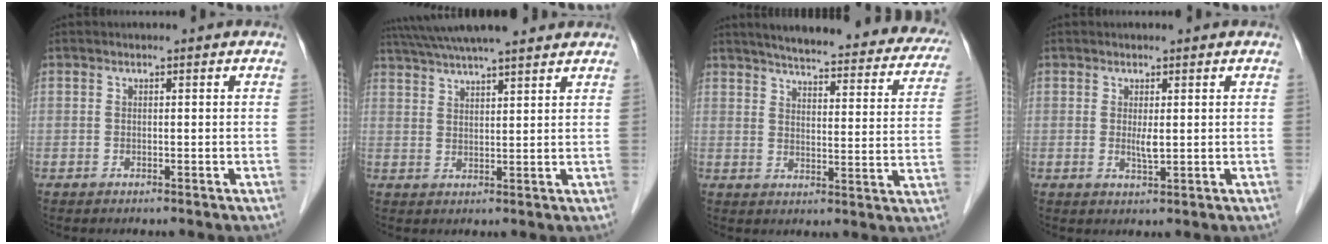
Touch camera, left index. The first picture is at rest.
{"total": 15.8, "force": [13.9, 1.7, 7.5], "torque": [-0.130, 0.044, 0.210]}
{"total": 27.4, "force": [24.0, 5.4, 12.1], "torque": [-0.164, -0.025, 0.280]}
{"total": 1.8, "force": [0.4, 0.2, 1.8], "torque": [-0.037, -0.005, 0.010]}